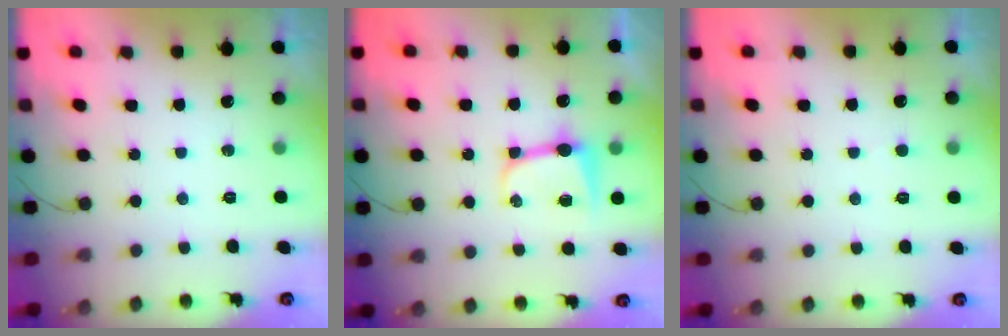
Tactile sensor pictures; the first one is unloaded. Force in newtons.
{"total": 8.5, "press": 8.5, "slide": 0.7}
{"total": 1.7, "press": 1.7, "slide": 0.1}